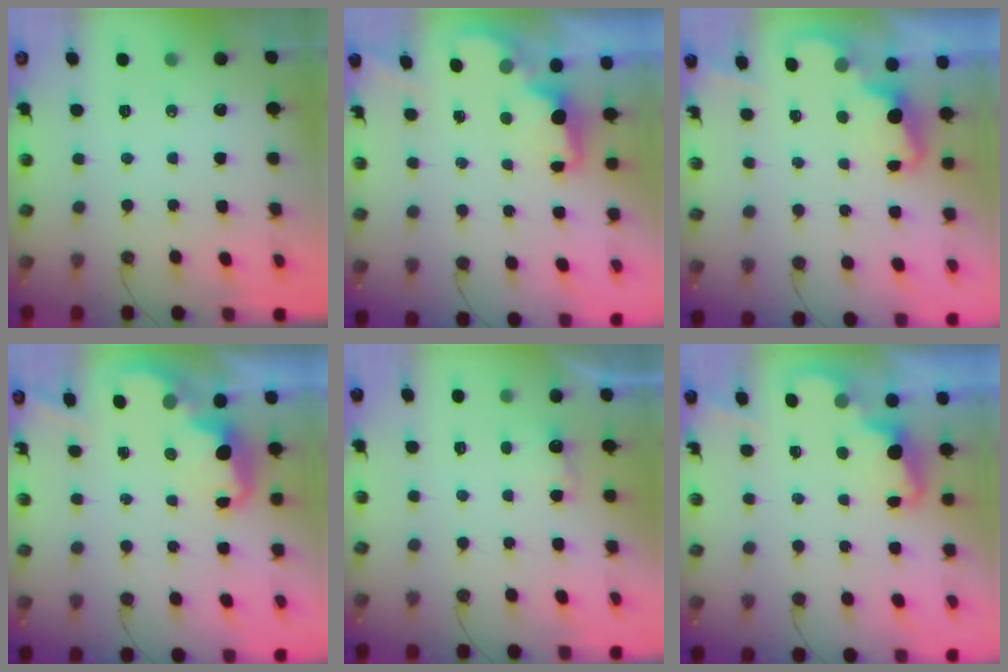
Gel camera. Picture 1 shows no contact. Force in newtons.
{"total": 1.5, "press": 1.3, "slide": 0.7}
{"total": 2.5, "press": 2.4, "slide": 0.6}
{"total": 2.9, "press": 2.8, "slide": 0.6}
{"total": 2.4, "press": 2.2, "slide": 0.9}
{"total": 2.3, "press": 2.2, "slide": 0.6}